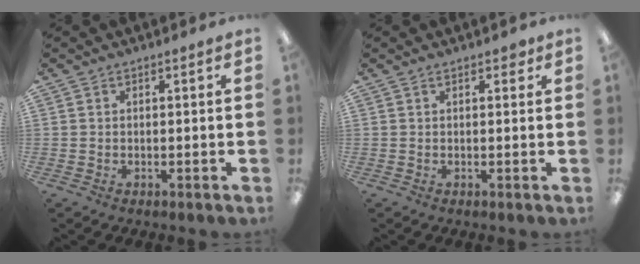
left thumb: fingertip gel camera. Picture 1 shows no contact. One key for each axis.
{"total": 1.6, "fx": 0.8, "fy": 0.9, "fz": 1.1, "tx": -0.007, "ty": -0.005, "tz": 0.010}